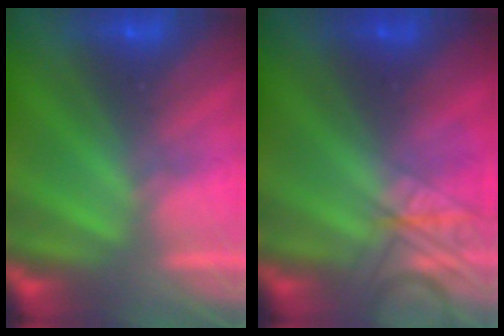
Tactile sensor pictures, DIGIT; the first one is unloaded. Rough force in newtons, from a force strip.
{"total": 2.4}